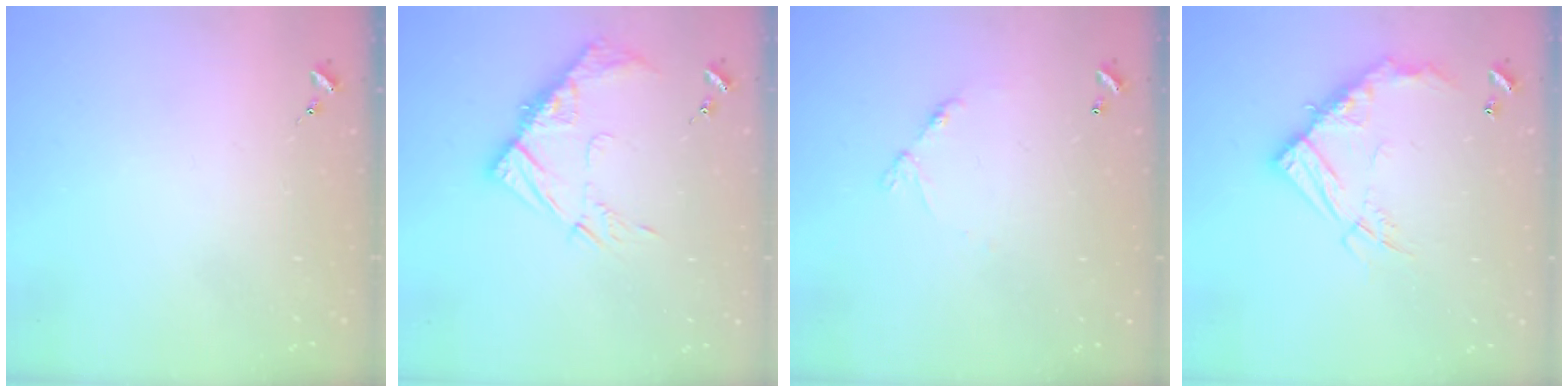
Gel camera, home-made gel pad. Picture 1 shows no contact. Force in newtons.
{"total": 12.2, "press": 12.1, "slide": 0.9}
{"total": 6.8, "press": 6.8, "slide": 0.5}
{"total": 16.2, "press": 16.2, "slide": 1.4}